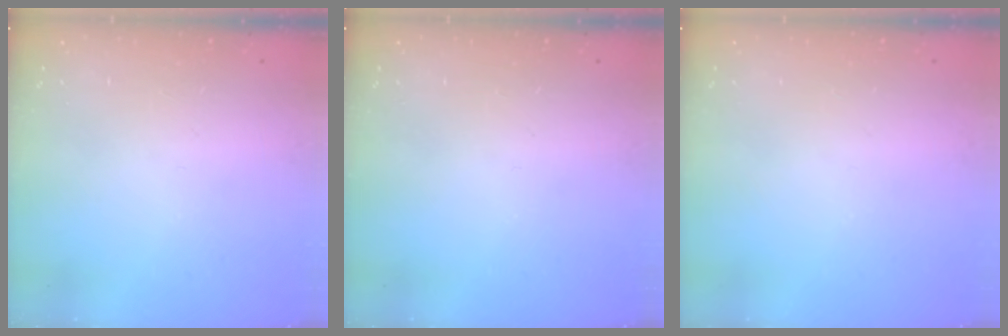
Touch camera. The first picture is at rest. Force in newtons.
{"total": 0.0}
{"total": 0.0}